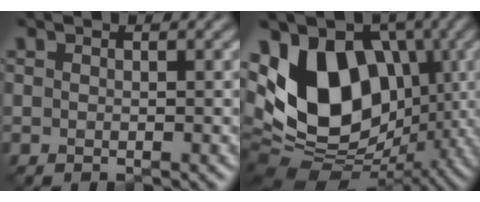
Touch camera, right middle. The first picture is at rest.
{"total": 13.9, "force": [0.4, 9.9, 9.7], "torque": [-0.175, 0.002, -0.014]}